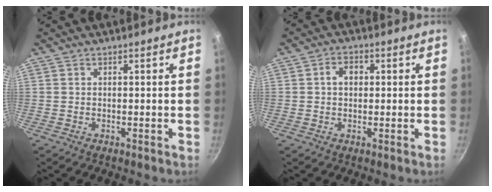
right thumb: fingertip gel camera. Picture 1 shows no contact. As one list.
[{"total": 3.7, "force": [0.5, 2.8, 2.4], "torque": [-0.024, 0.009, 0.004]}]